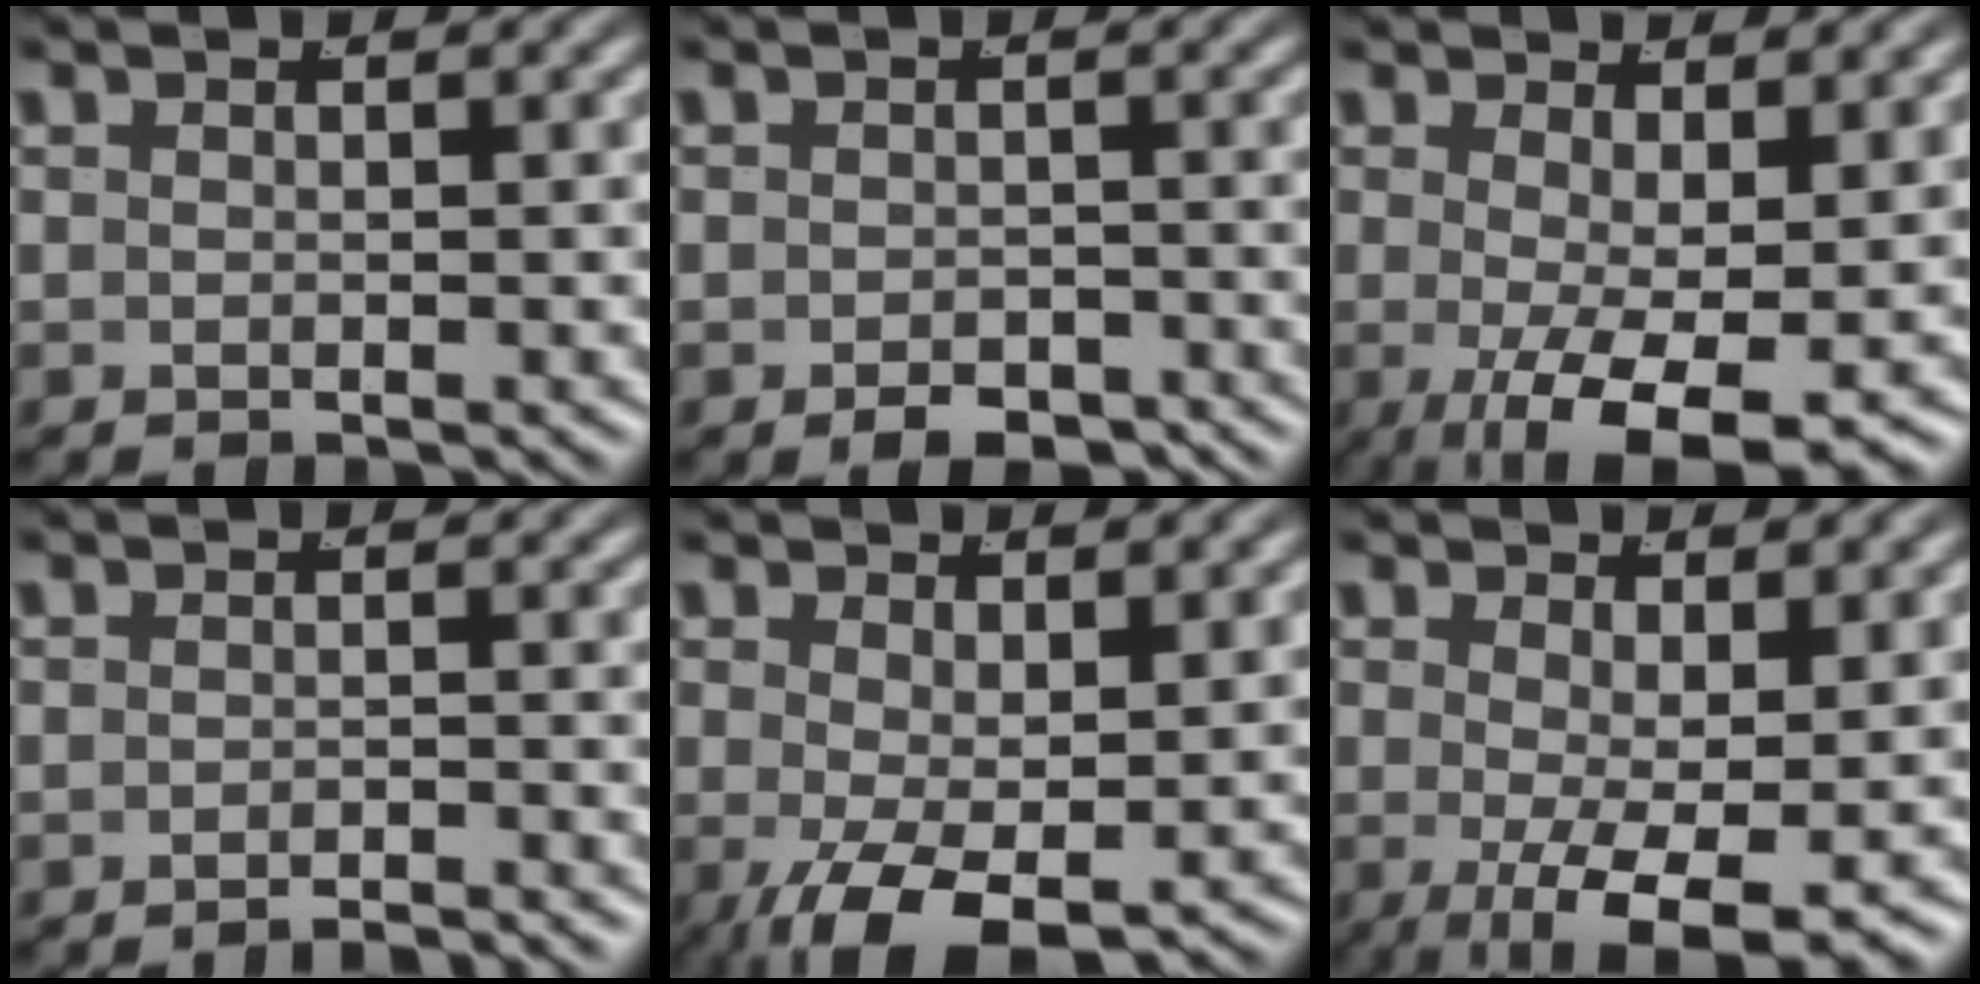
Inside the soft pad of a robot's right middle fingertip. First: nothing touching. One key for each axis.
{"total": 2.7, "fx": -2.5, "fy": 0.6, "fz": 1.0, "tx": -0.007, "ty": -0.015, "tz": -0.033}
{"total": 7.6, "fx": -2.6, "fy": 2.4, "fz": 6.8, "tx": -0.113, "ty": -0.044, "tz": -0.017}
{"total": 2.0, "fx": -2.0, "fy": -0.3, "fz": 0.3, "tx": 0.000, "ty": -0.001, "tz": -0.034}
{"total": 5.7, "fx": -2.5, "fy": 2.0, "fz": 4.6, "tx": -0.088, "ty": -0.044, "tz": -0.018}
{"total": 6.9, "fx": -2.1, "fy": 2.0, "fz": 6.2, "tx": -0.101, "ty": -0.040, "tz": -0.011}